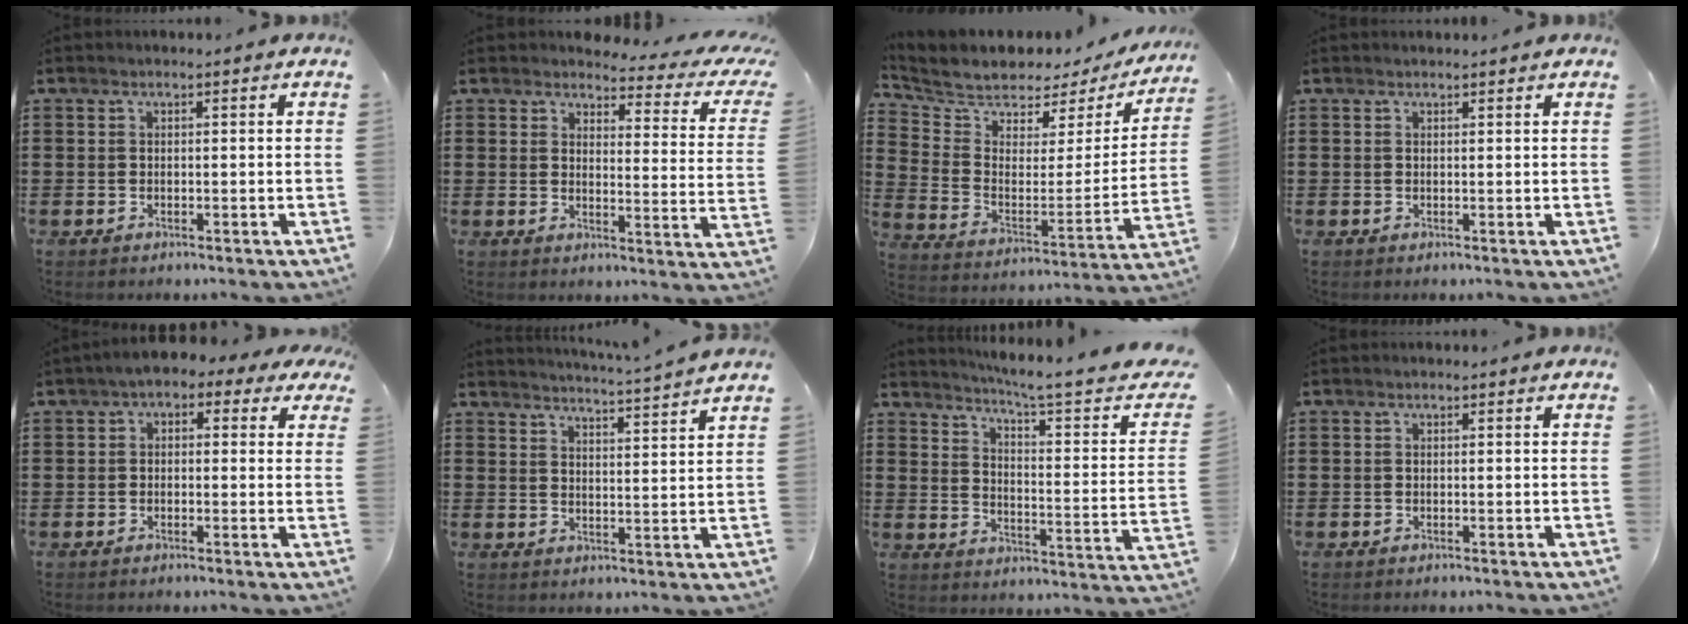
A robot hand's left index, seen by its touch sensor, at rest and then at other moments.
{"total": 3.8, "force": [3.3, 0.8, 1.8], "torque": [-0.047, -0.019, 0.051]}
{"total": 4.8, "force": [4.4, 1.8, 0.3], "torque": [-0.044, -0.042, 0.071]}
{"total": 0.6, "force": [0.6, 0.0, 0.1], "torque": [-0.004, 0.000, 0.013]}
{"total": 2.2, "force": [0.0, 1.5, 1.7], "torque": [-0.036, 0.010, -0.005]}
{"total": 3.9, "force": [3.7, -1.0, 0.6], "torque": [-0.026, -0.029, 0.061]}
{"total": 5.9, "force": [4.5, -0.8, 3.8], "torque": [-0.078, -0.043, 0.065]}
{"total": 0.0}